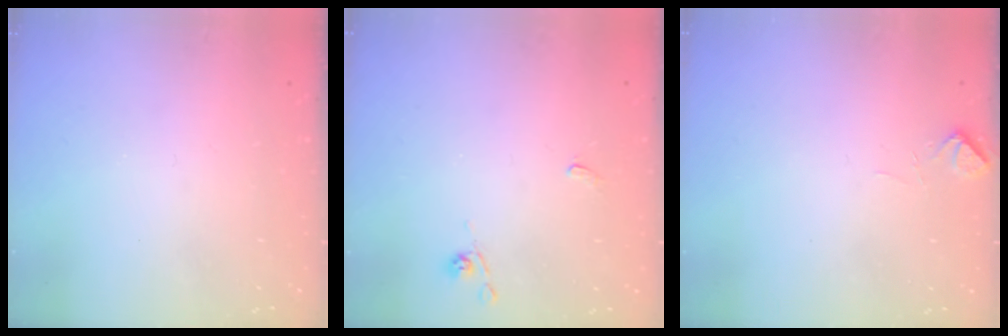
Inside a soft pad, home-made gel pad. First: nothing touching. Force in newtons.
{"total": 1.6, "press": 1.4, "slide": 0.7}
{"total": 2.7, "press": 2.6, "slide": 0.6}